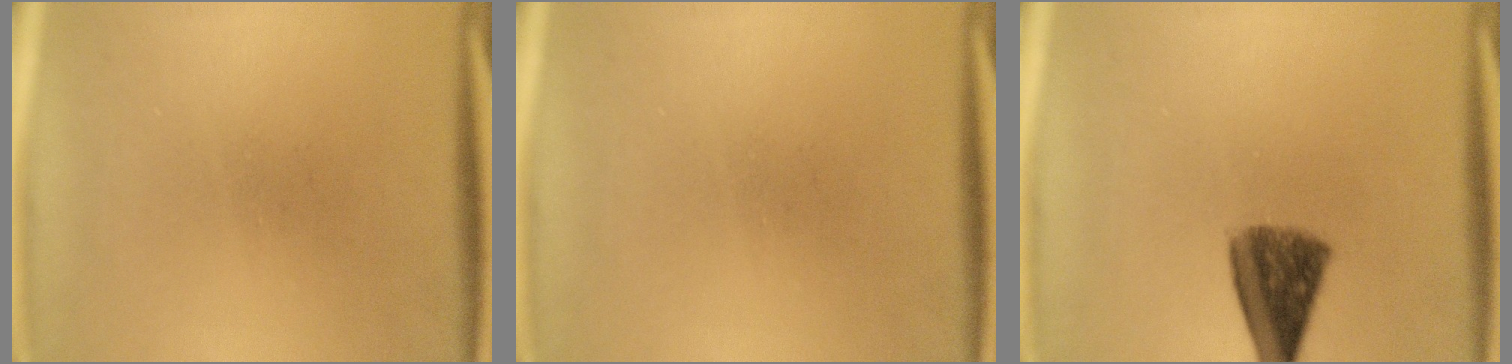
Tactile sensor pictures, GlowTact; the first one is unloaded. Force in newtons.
{"total": 0.0}
{"total": 8.4}